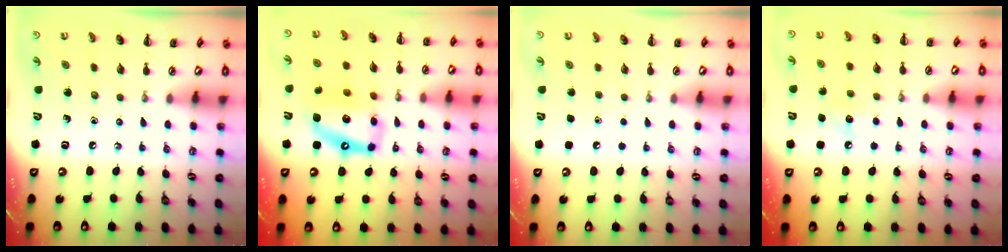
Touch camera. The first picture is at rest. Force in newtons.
{"total": 13.8, "press": 13.3, "slide": 3.7}
{"total": 1.7, "press": 1.7, "slide": 0.1}
{"total": 7.1, "press": 6.8, "slide": 1.9}